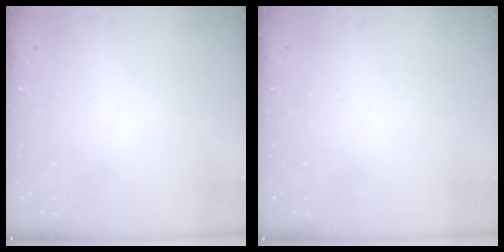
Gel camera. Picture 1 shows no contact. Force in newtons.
{"total": 0.0}